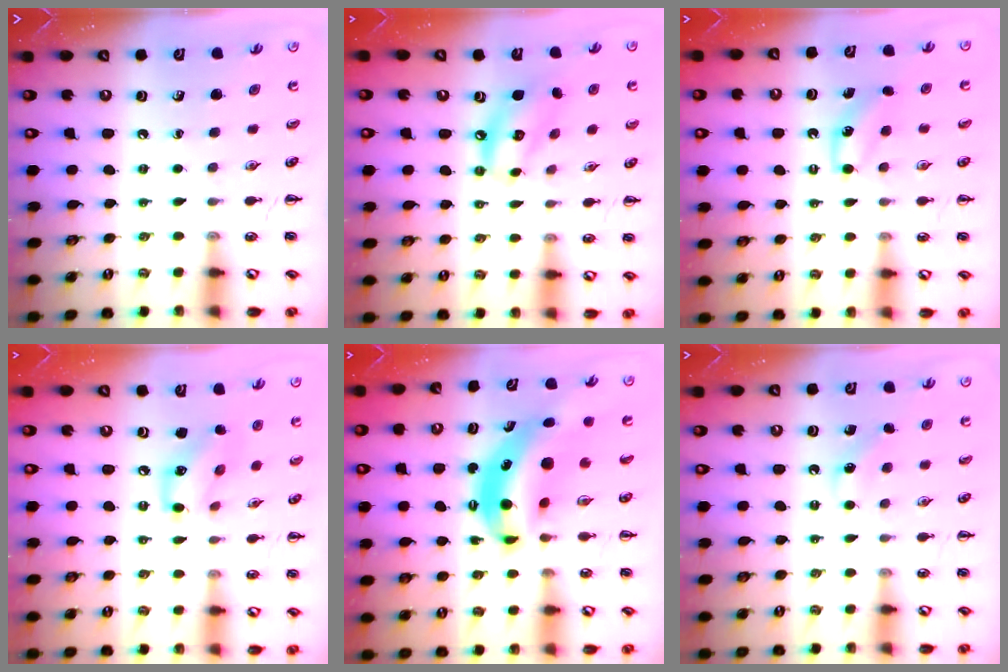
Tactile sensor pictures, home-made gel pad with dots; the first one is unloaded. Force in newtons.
{"total": 9.5, "press": 9.3, "slide": 2.1}
{"total": 3.9, "press": 3.8, "slide": 1.0}
{"total": 10.5, "press": 10.5, "slide": 0.3}
{"total": 9.5, "press": 9.1, "slide": 2.4}
{"total": 3.1, "press": 3.0, "slide": 0.8}